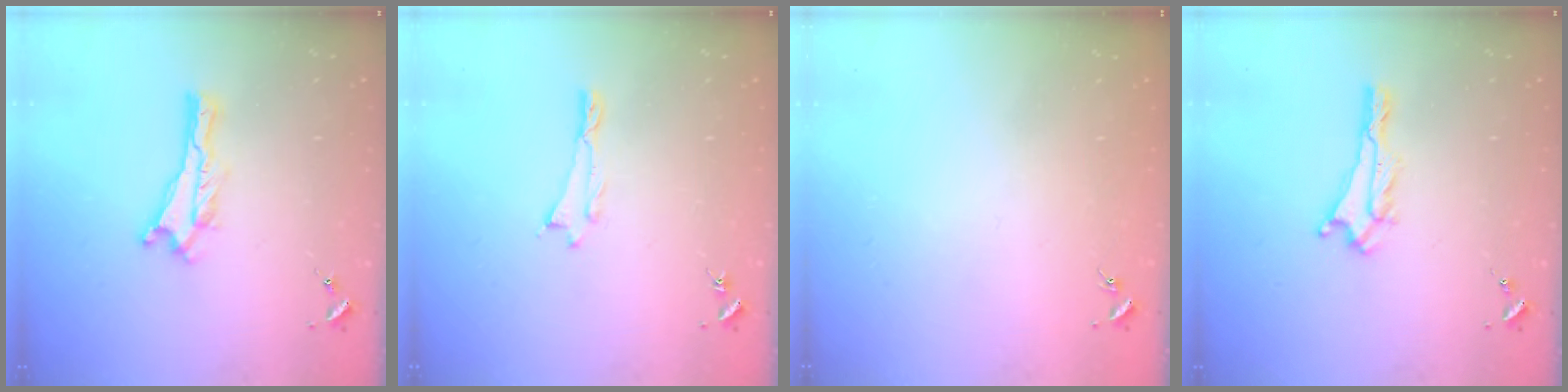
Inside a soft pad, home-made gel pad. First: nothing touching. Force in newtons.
{"total": 0.0}
{"total": 0.0}
{"total": 0.6, "press": 0.6, "slide": 0.1}